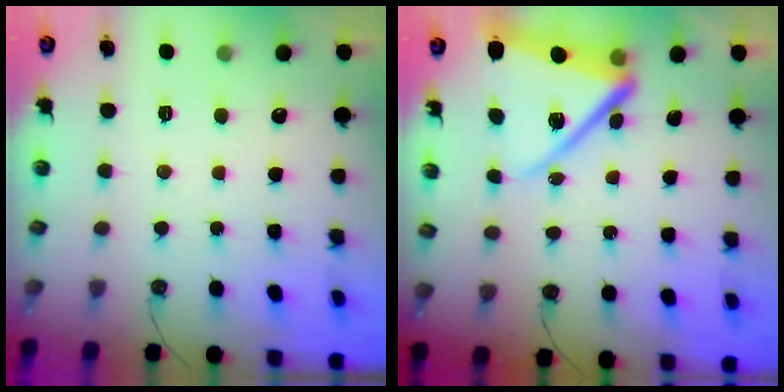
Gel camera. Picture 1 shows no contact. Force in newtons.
{"total": 14.7, "press": 14.6, "slide": 1.2}